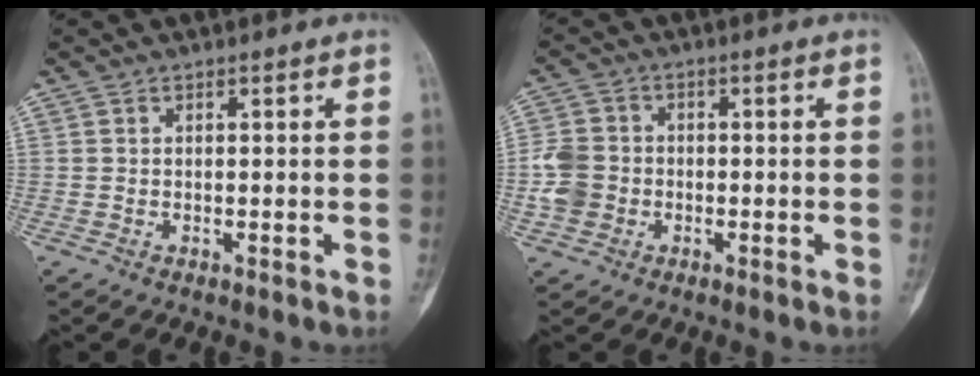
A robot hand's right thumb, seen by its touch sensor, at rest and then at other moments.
{"total": 5.9, "force": [-1.1, 5.2, 2.6], "torque": [-0.046, 0.012, -0.026]}